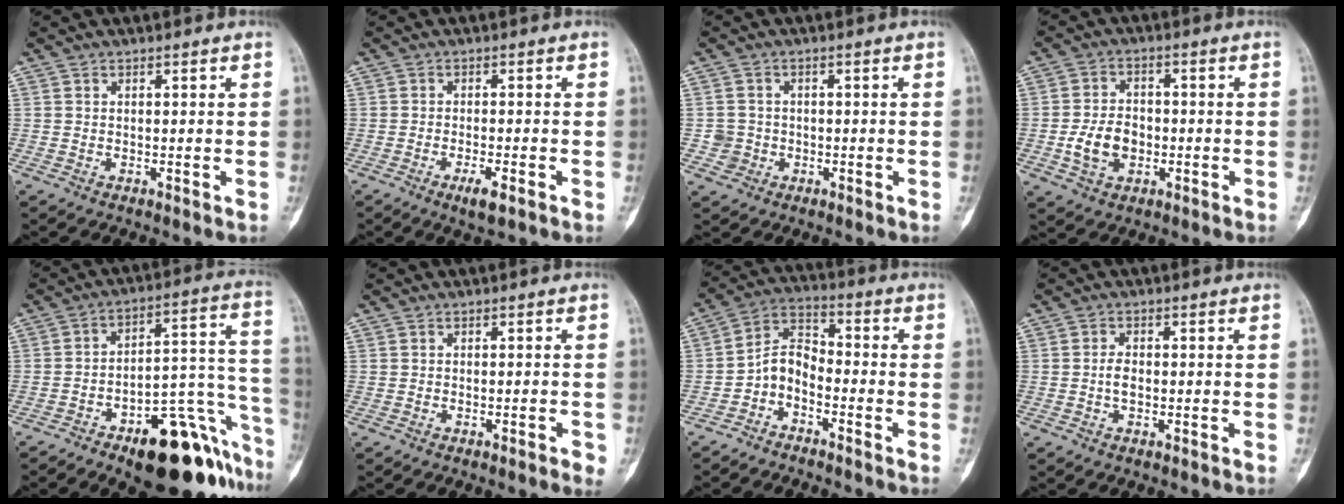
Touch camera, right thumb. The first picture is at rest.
{"total": 3.5, "force": [-1.9, 0.9, 2.9], "torque": [-0.050, 0.000, -0.032]}
{"total": 2.9, "force": [-0.7, 2.8, 0.0], "torque": [0.017, 0.009, -0.015]}
{"total": 7.6, "force": [-1.7, 5.5, 5.0], "torque": [-0.078, 0.015, -0.029]}
{"total": 23.9, "force": [-12.9, 9.6, 17.7], "torque": [-0.150, 0.104, -0.180]}
{"total": 2.2, "force": [-1.0, 0.5, 1.8], "torque": [-0.027, 0.002, -0.012]}
{"total": 6.7, "force": [-3.4, 4.0, 4.1], "torque": [-0.070, 0.052, -0.079]}
{"total": 2.4, "force": [-0.5, 1.4, 1.9], "torque": [-0.035, 0.004, -0.013]}